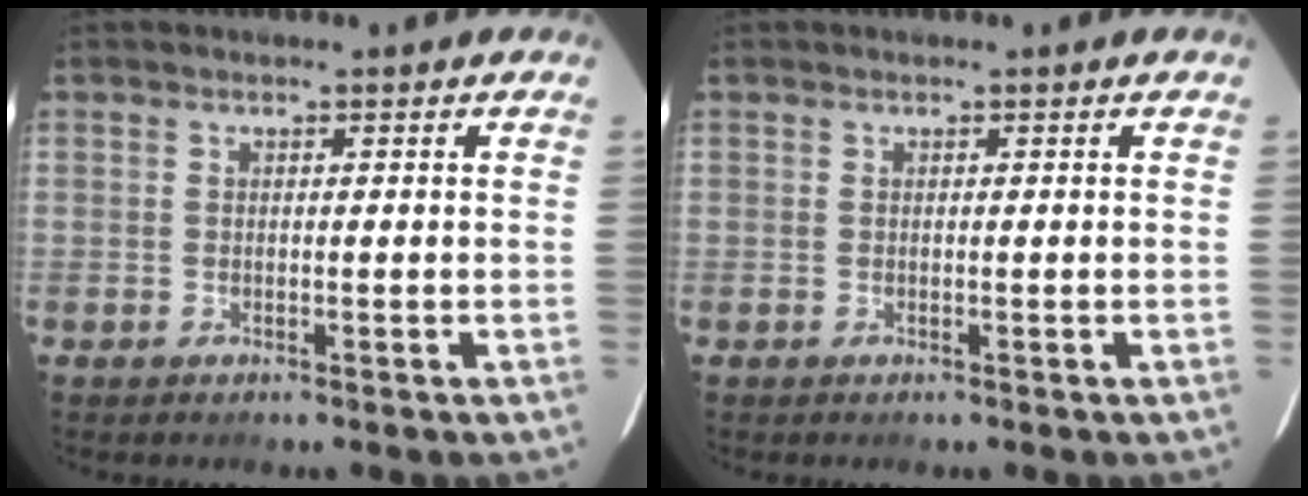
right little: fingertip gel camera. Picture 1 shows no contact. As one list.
[{"total": 0.0}]